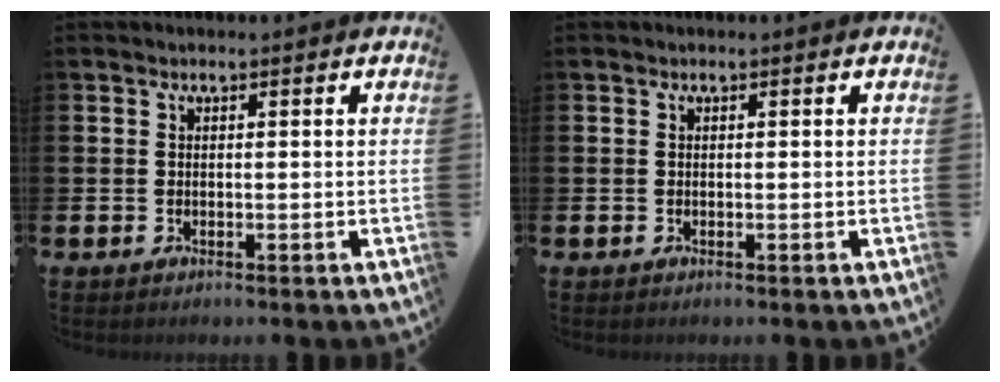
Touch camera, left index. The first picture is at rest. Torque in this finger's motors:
{"motor_torque": [0.00, 0.00, 0.00, 0.00]}